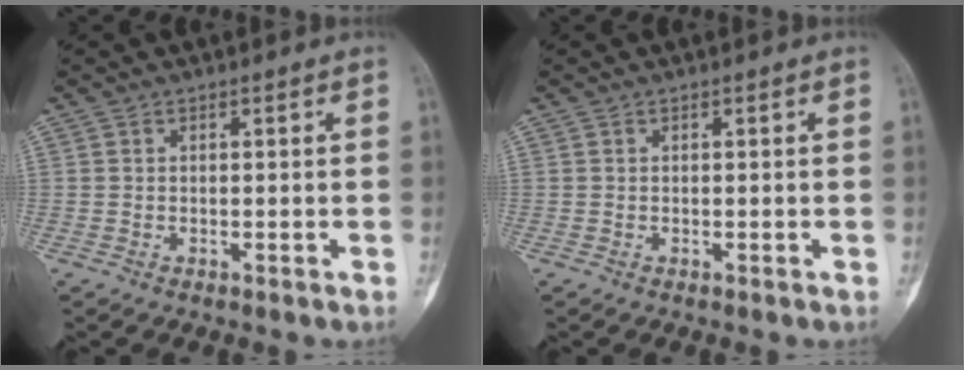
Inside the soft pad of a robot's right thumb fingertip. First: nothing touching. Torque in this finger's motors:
{"motor_torque": [0.01, 0.01, 0.00, 0.00, 0.00]}